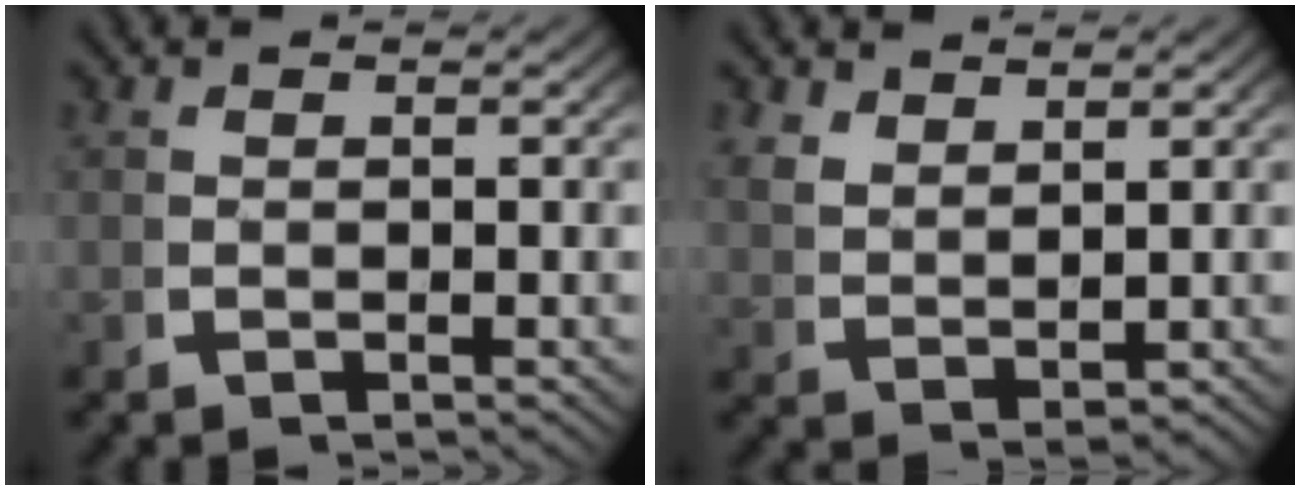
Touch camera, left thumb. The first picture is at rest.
{"total": 2.7, "force": [2.2, 1.0, 1.1], "torque": [-0.018, -0.002, 0.056]}